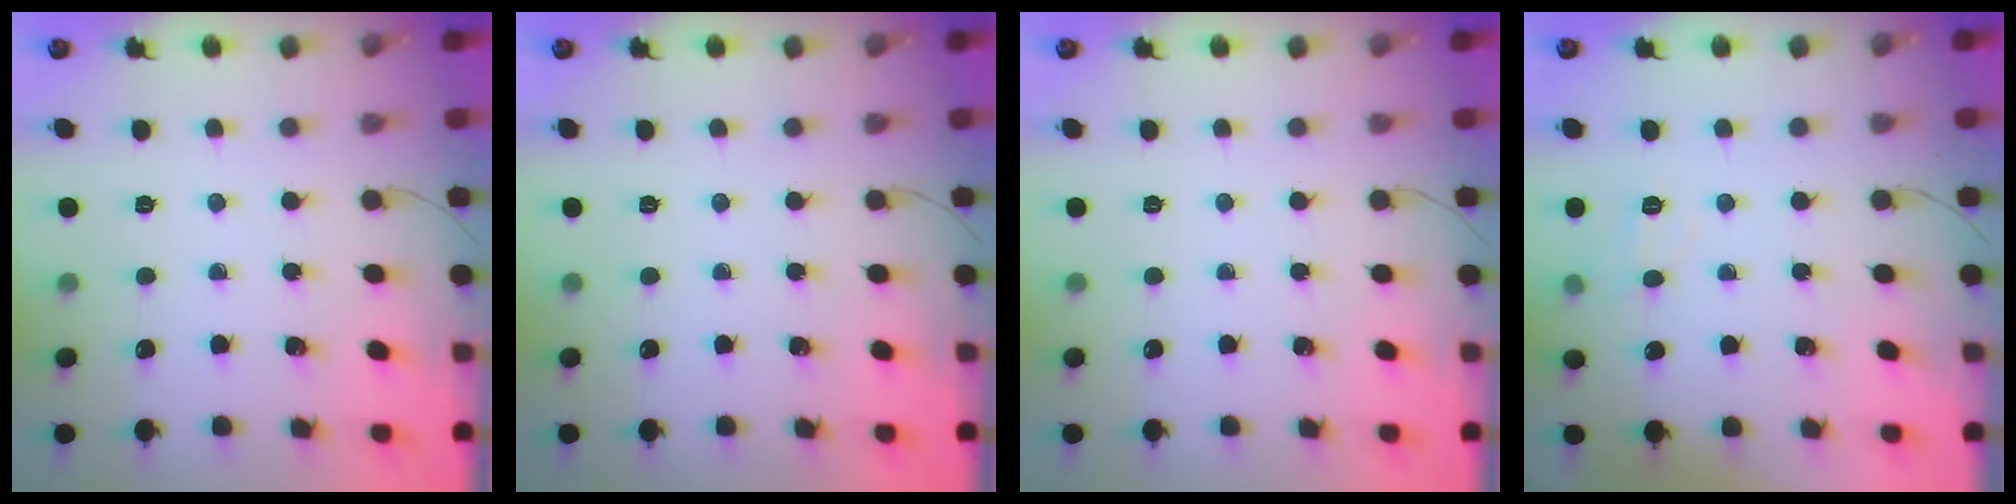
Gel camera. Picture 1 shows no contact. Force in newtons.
{"total": 0.0}
{"total": 0.0}
{"total": 4.8, "press": 4.5, "slide": 1.7}